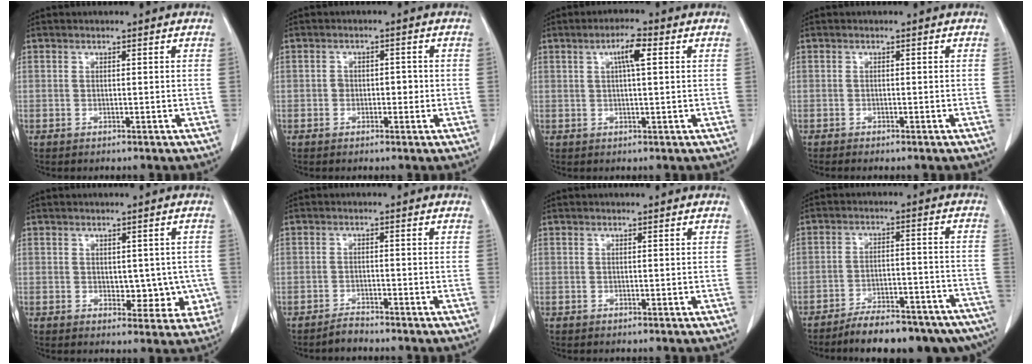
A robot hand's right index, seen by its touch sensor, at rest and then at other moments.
{"total": 2.3, "force": [-0.4, 1.6, 1.6], "torque": [-0.018, 0.010, -0.006]}
{"total": 4.0, "force": [1.3, 0.5, 3.8], "torque": [-0.068, 0.006, 0.022]}
{"total": 1.0, "force": [-0.8, 0.3, 0.5], "torque": [-0.008, -0.002, -0.009]}
{"total": 5.7, "force": [-0.4, 3.7, 4.3], "torque": [-0.032, 0.007, 0.004]}
{"total": 1.9, "force": [-1.9, 0.2, 0.3], "torque": [-0.003, -0.003, -0.034]}
{"total": 0.0}
{"total": 19.5, "force": [-16.6, 4.8, 9.1], "torque": [-0.077, 0.019, -0.221]}